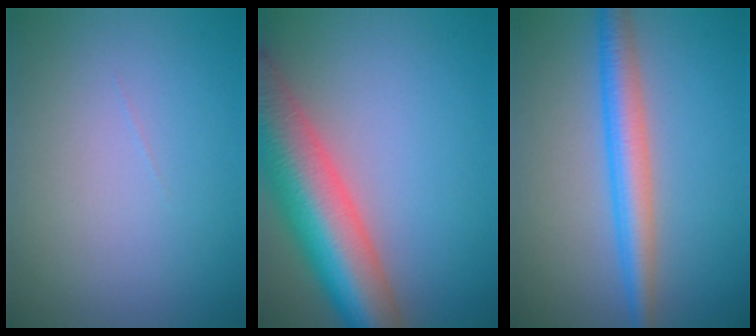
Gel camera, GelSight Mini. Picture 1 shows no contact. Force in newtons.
{"total": 11.6, "press": 11.6, "slide": 0.4}
{"total": 4.4, "press": 4.4, "slide": 0.1}